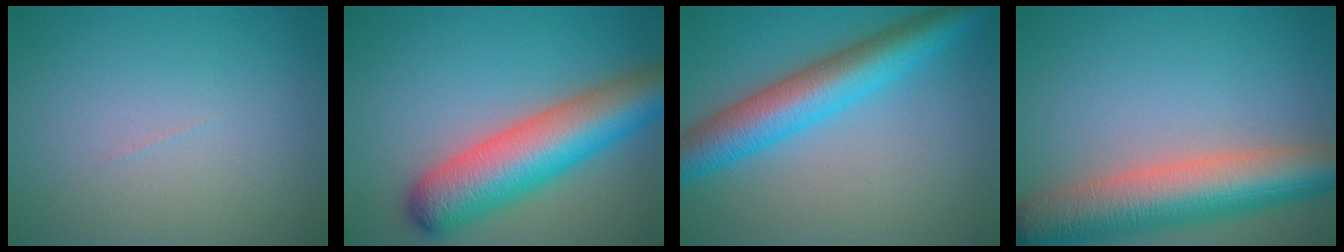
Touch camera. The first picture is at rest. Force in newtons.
{"total": 9.8, "press": 9.8, "slide": 0.3}
{"total": 7.5, "press": 7.5, "slide": 0.1}
{"total": 9.7, "press": 9.6, "slide": 0.5}